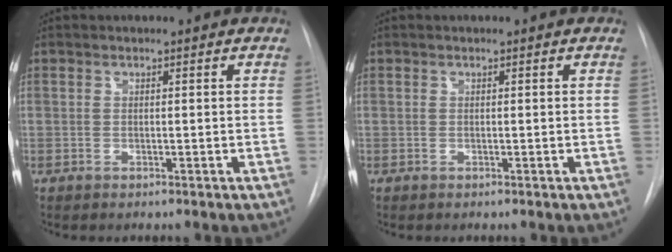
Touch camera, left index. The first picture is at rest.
{"total": 0.0}